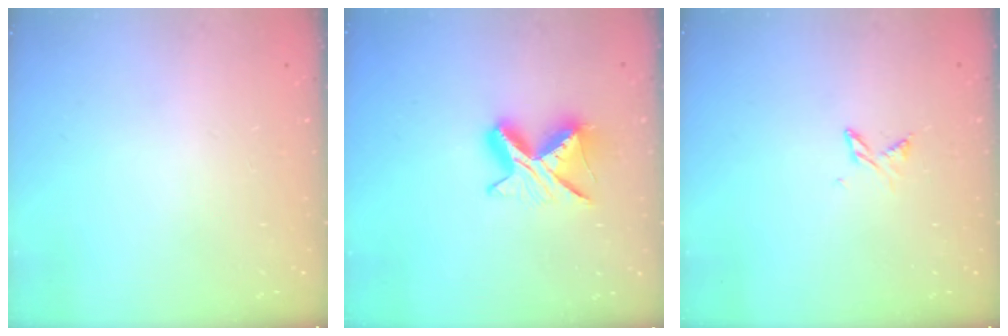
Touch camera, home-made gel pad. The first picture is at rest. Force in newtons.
{"total": 9.1, "press": 9.0, "slide": 1.0}
{"total": 2.9, "press": 2.8, "slide": 0.5}